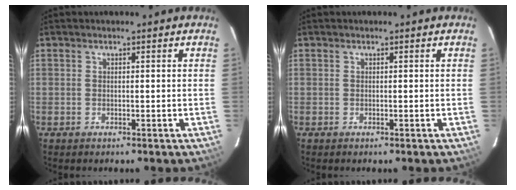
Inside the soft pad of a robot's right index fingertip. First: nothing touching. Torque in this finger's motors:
{"motor_torque": [0.05, 0.02, -0.01, 0.00]}